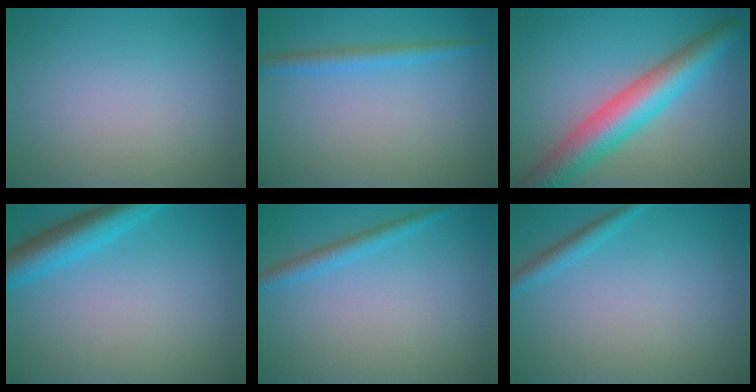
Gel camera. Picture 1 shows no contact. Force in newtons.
{"total": 1.8, "press": 1.8, "slide": 0.1}
{"total": 7.4, "press": 7.4, "slide": 0.5}
{"total": 4.5, "press": 4.5, "slide": 0.3}
{"total": 1.9, "press": 1.9, "slide": 0.1}
{"total": 1.6, "press": 1.6, "slide": 0.1}